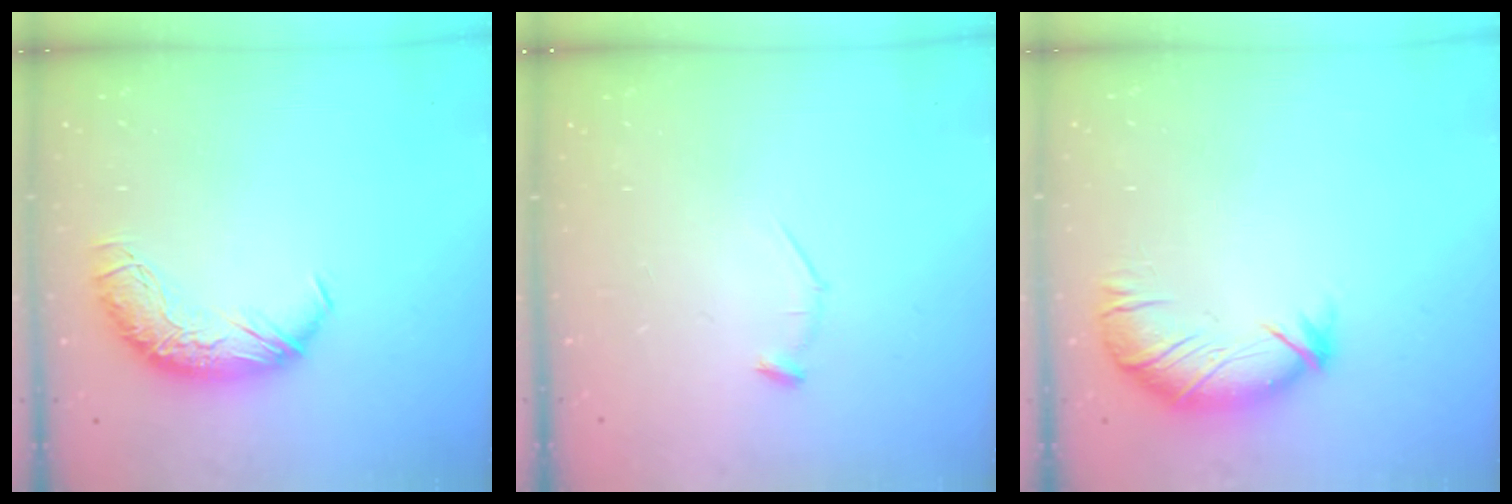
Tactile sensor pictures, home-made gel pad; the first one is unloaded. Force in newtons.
{"total": 7.2, "press": 7.2, "slide": 0.9}
{"total": 2.9, "press": 2.5, "slide": 1.5}